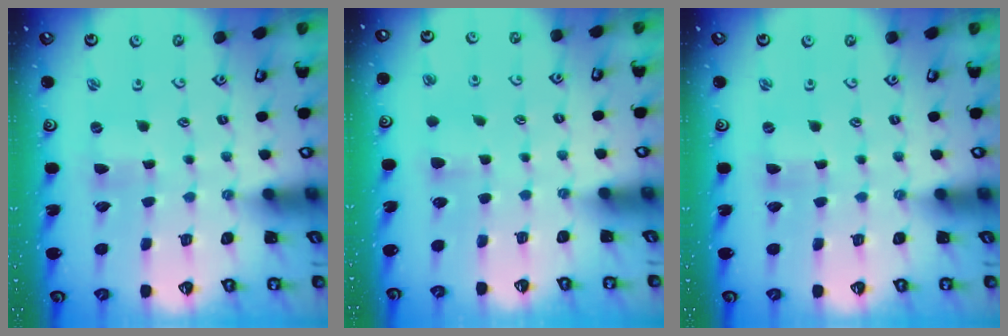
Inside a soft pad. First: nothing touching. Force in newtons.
{"total": 4.8, "press": 4.7, "slide": 1.0}
{"total": 0.0}